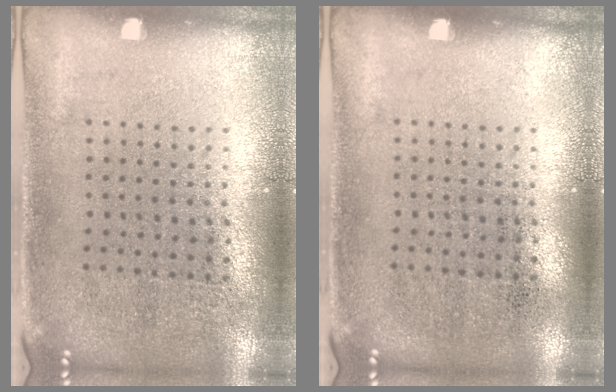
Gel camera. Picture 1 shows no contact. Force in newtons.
{"total": 0.0}